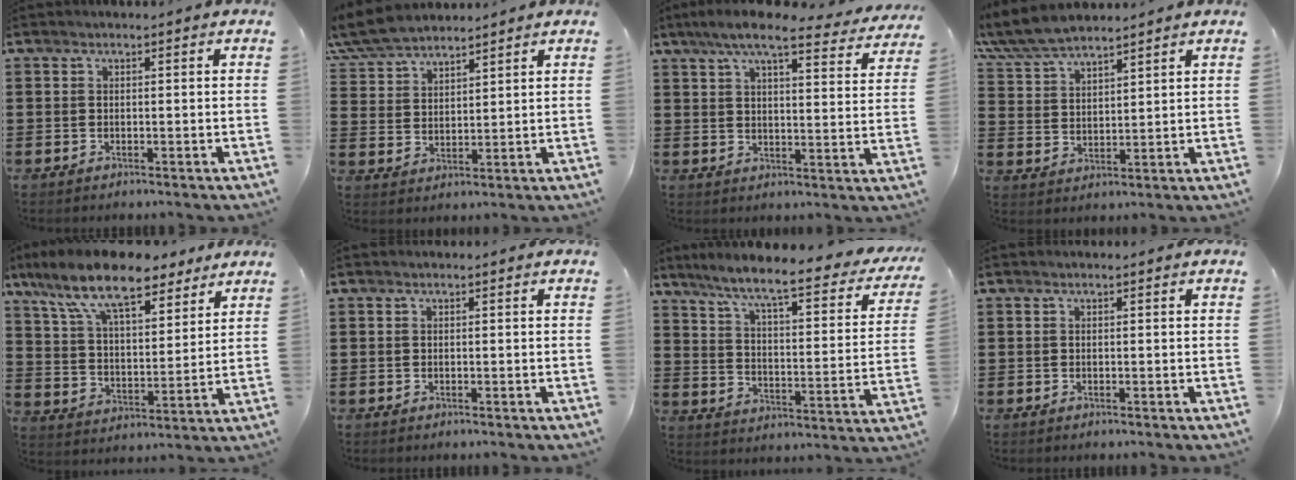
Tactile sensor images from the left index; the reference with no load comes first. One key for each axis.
{"total": 6.4, "fx": 6.0, "fy": 1.4, "fz": 1.8, "tx": -0.058, "ty": -0.014, "tz": 0.112}
{"total": 8.6, "fx": 7.1, "fy": 0.9, "fz": 4.8, "tx": -0.107, "ty": -0.024, "tz": 0.123}
{"total": 6.8, "fx": 6.2, "fy": 1.4, "fz": 2.2, "tx": -0.066, "ty": -0.015, "tz": 0.116}
{"total": 13.0, "fx": 10.0, "fy": 3.4, "fz": 7.5, "tx": -0.178, "ty": -0.026, "tz": 0.180}
{"total": 0.0}
{"total": 7.3, "fx": 6.0, "fy": -0.3, "fz": 4.3, "tx": -0.100, "ty": -0.050, "tz": 0.089}
{"total": 0.0}